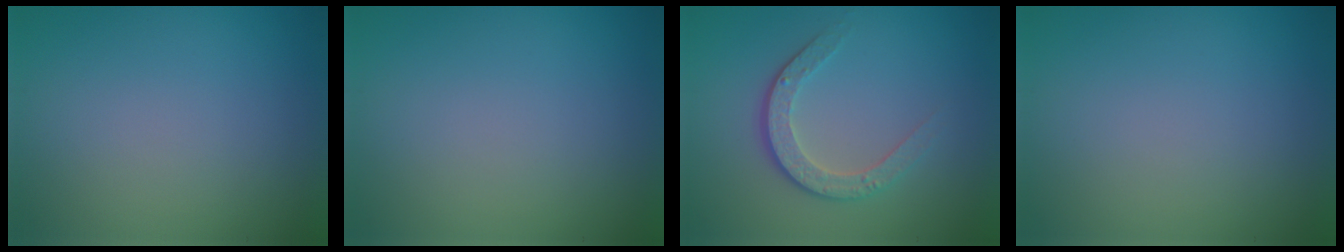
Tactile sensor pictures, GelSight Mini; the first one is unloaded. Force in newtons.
{"total": 0.0}
{"total": 3.5, "press": 2.6, "slide": 2.3}
{"total": 0.0}